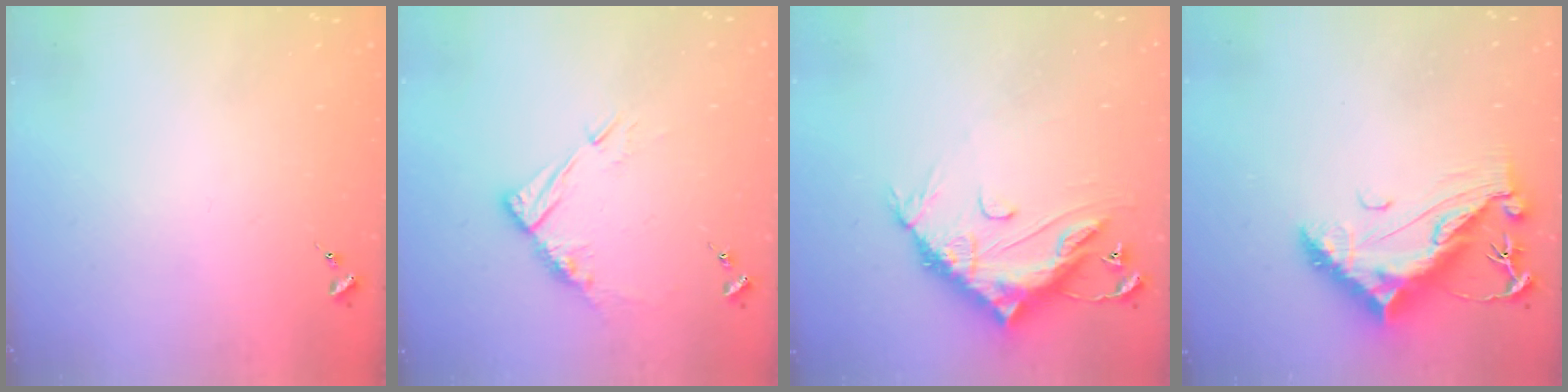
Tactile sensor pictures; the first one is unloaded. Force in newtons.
{"total": 10.2, "press": 10.1, "slide": 0.9}
{"total": 15.2, "press": 15.2, "slide": 1.0}
{"total": 13.0, "press": 12.9, "slide": 1.6}